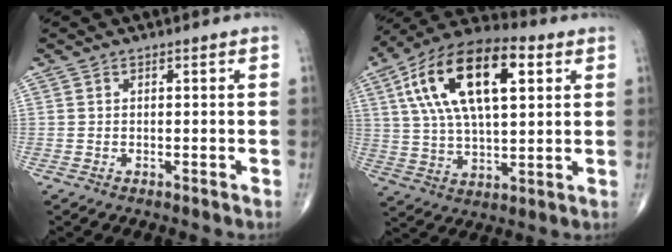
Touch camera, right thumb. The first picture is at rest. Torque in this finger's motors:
{"motor_torque": [-1.39, 3.03, 2.06, 0.71, 0.60]}